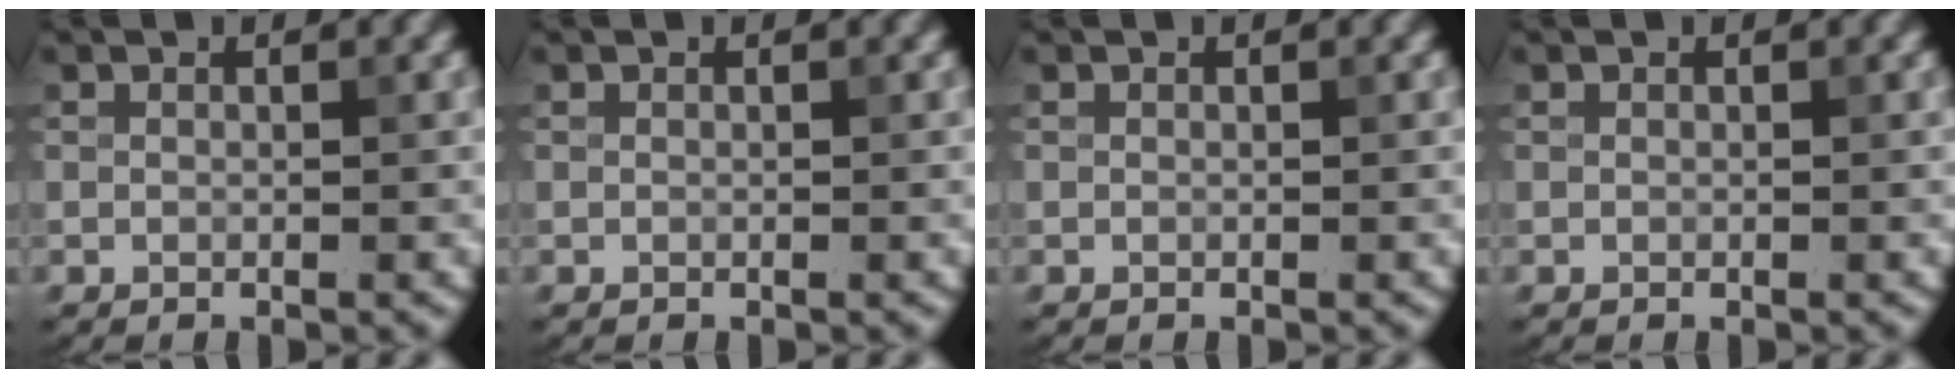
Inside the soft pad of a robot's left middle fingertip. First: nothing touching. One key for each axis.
{"total": 0.0}
{"total": 0.0}
{"total": 0.0}